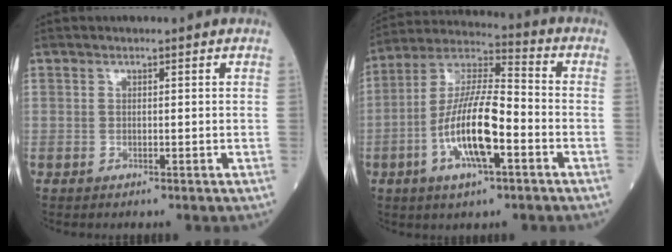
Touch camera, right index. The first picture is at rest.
{"total": 14.0, "force": [-4.1, 3.2, 13.0], "torque": [-0.256, 0.006, -0.074]}